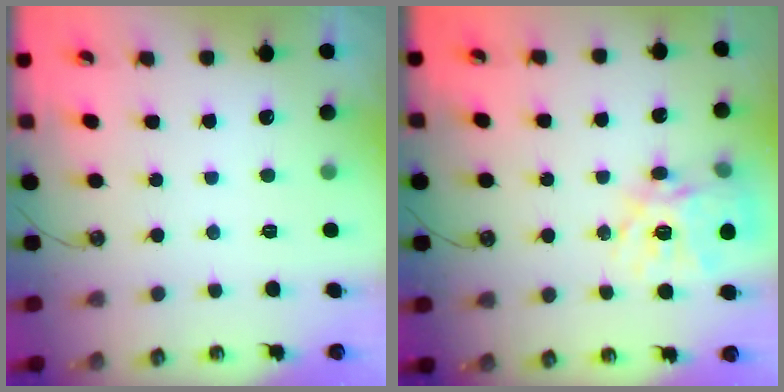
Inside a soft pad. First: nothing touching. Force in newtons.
{"total": 18.6, "press": 18.5, "slide": 1.9}